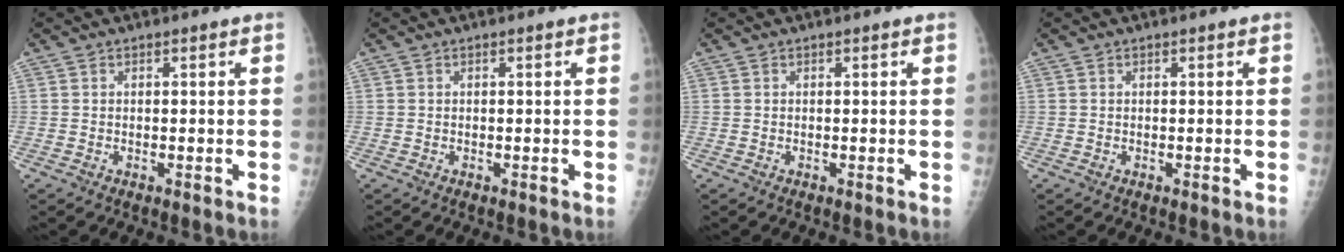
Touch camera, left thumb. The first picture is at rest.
{"total": 0.0}
{"total": 0.0}
{"total": 0.0}